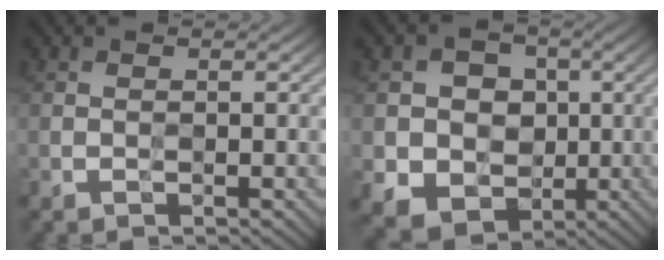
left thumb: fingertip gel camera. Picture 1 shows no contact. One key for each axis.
{"total": 8.1, "fx": -0.3, "fy": 7.3, "fz": 3.5, "tx": -0.081, "ty": -0.008, "tz": -0.019}